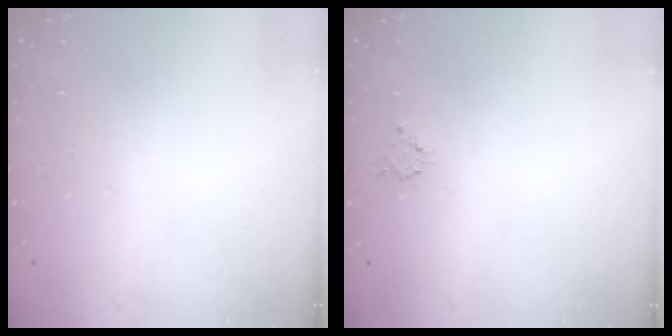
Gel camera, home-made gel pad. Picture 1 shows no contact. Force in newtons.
{"total": 2.6, "press": 2.6, "slide": 0.4}